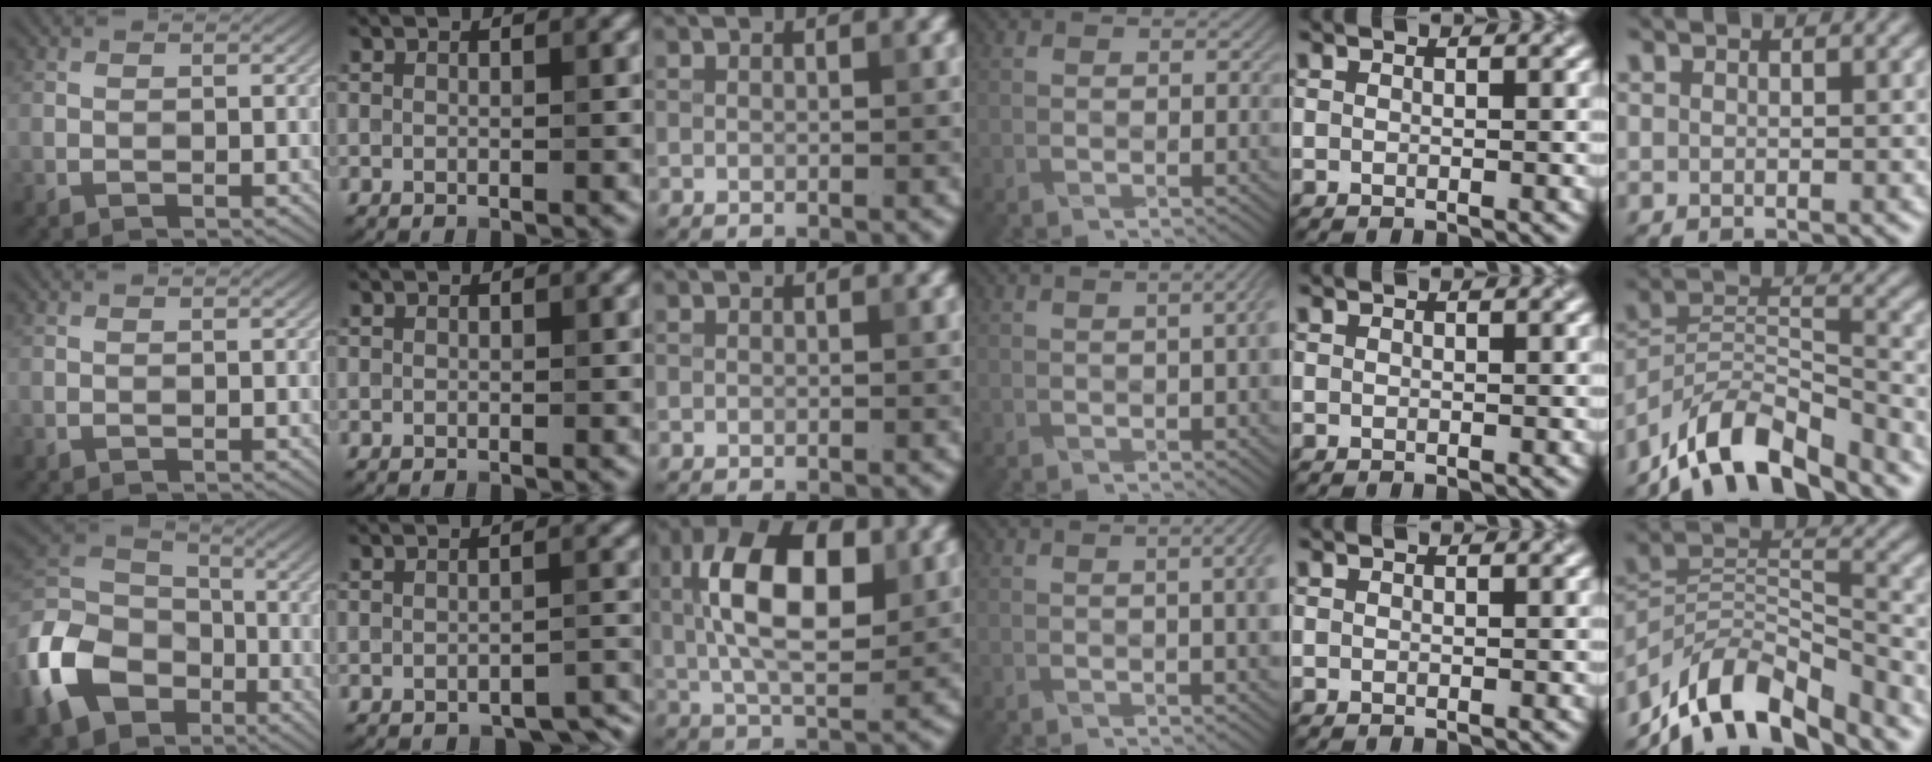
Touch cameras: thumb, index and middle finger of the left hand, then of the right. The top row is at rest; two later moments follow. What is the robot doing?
{"motion": "wrap", "object": "ribbon"}